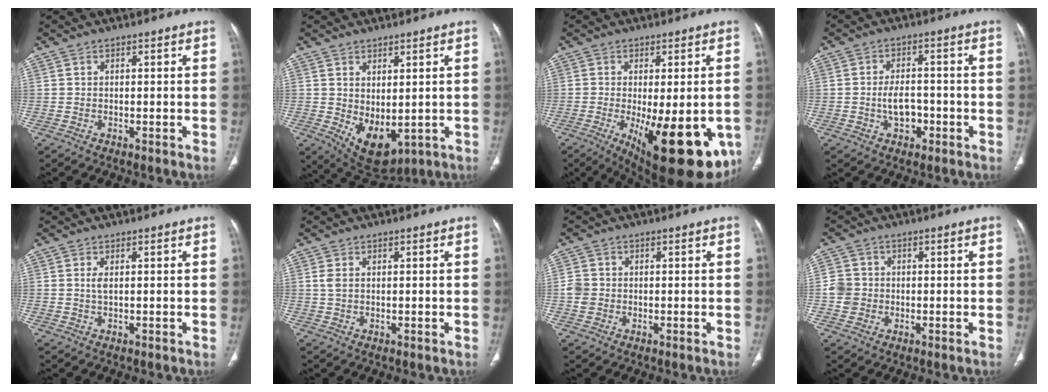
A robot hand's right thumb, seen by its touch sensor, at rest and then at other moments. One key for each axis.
{"total": 8.4, "fx": -0.5, "fy": 4.7, "fz": 6.9, "tx": -0.095, "ty": -0.014, "tz": 0.019}
{"total": 20.6, "fx": -6.7, "fy": 7.7, "fz": 17.9, "tx": -0.199, "ty": -0.025, "tz": -0.074}
{"total": 5.2, "fx": -1.5, "fy": 3.4, "fz": 3.5, "tx": -0.048, "ty": 0.018, "tz": -0.022}
{"total": 1.2, "fx": 0.3, "fy": 0.4, "fz": 1.1, "tx": -0.029, "ty": -0.002, "tz": 0.007}
{"total": 1.7, "fx": 0.4, "fy": 1.0, "fz": 1.3, "tx": -0.036, "ty": 0.000, "tz": 0.009}
{"total": 3.0, "fx": -0.3, "fy": 2.8, "fz": 1.2, "tx": -0.016, "ty": 0.006, "tz": -0.006}
{"total": 4.3, "fx": -0.5, "fy": 4.1, "fz": 1.3, "tx": -0.006, "ty": 0.007, "tz": -0.012}